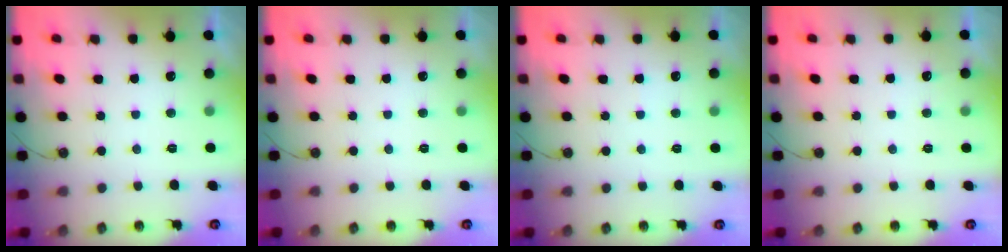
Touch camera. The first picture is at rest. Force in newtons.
{"total": 0.0}
{"total": 2.9, "press": 2.9, "slide": 0.3}
{"total": 2.9, "press": 2.9, "slide": 0.4}